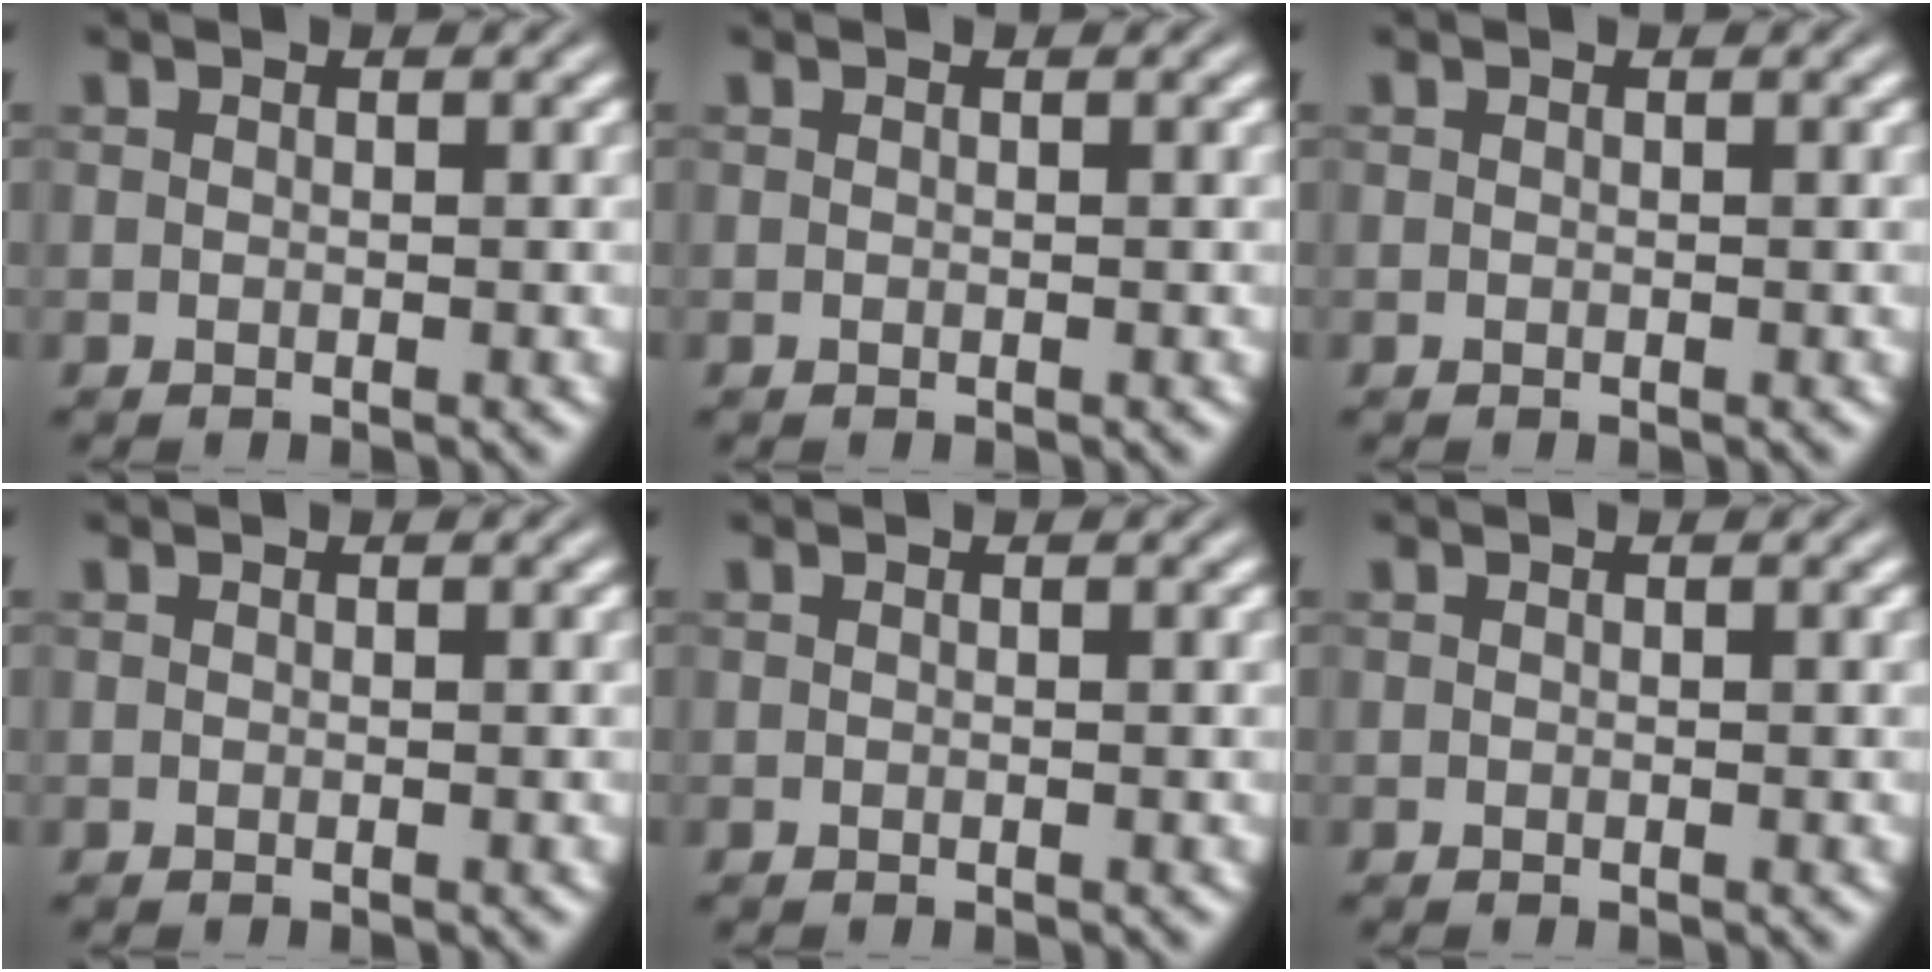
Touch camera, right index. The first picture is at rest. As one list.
[{"total": 0.0}, {"total": 0.0}, {"total": 0.0}, {"total": 0.0}, {"total": 0.0}]